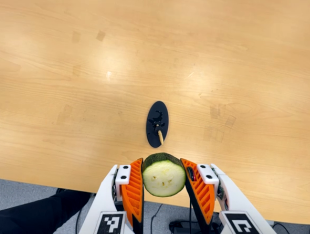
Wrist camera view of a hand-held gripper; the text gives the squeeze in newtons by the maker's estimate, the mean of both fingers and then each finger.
{"total": 11.9, "left": 12.1, "right": 11.7}